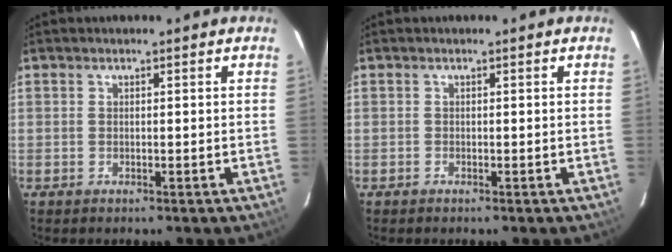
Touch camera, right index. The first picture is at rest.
{"total": 0.0}